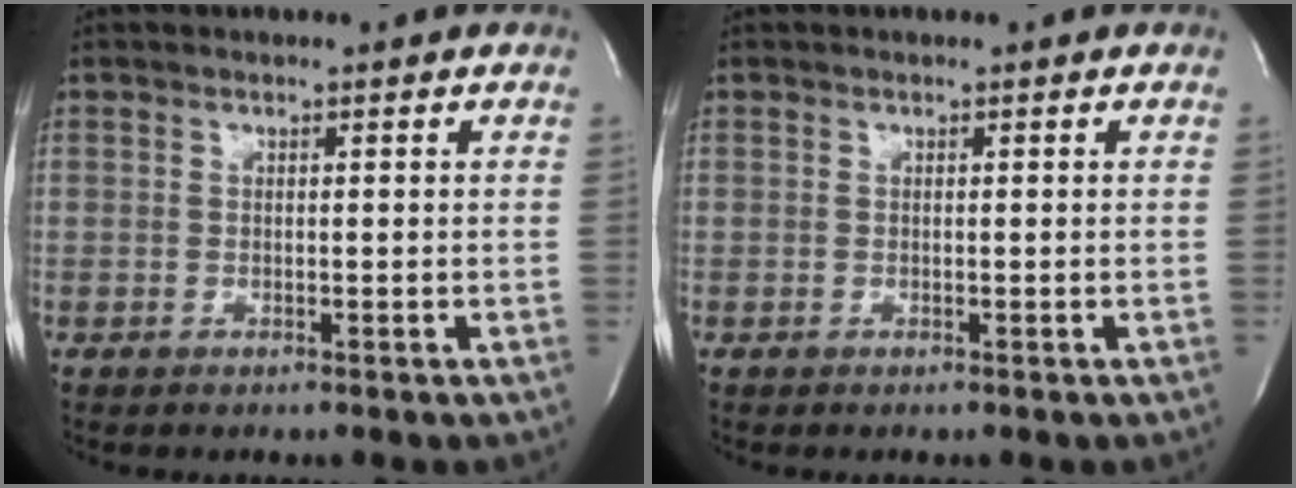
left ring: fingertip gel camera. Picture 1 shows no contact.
{"total": 0.0}